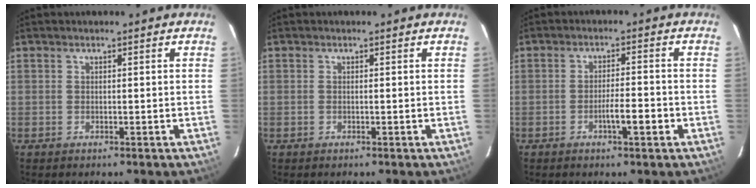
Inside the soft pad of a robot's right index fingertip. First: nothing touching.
{"total": 0.6, "force": [-0.1, 0.2, 0.5], "torque": [-0.014, 0.000, -0.002]}
{"total": 4.5, "force": [-1.9, 0.7, 4.1], "torque": [-0.067, 0.003, -0.030]}